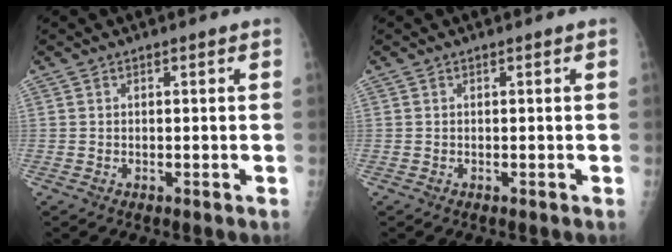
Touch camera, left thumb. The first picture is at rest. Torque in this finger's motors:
{"motor_torque": [0.00, 0.00, 0.00, 0.00, 0.00]}